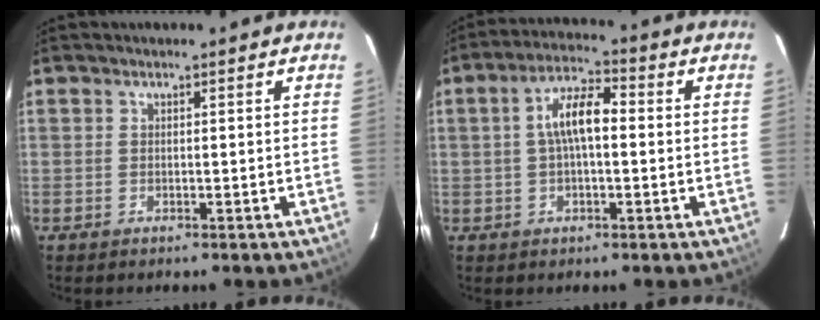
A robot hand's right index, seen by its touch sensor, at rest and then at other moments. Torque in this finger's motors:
{"motor_torque": [0.49, -0.12, 0.32, 0.08]}